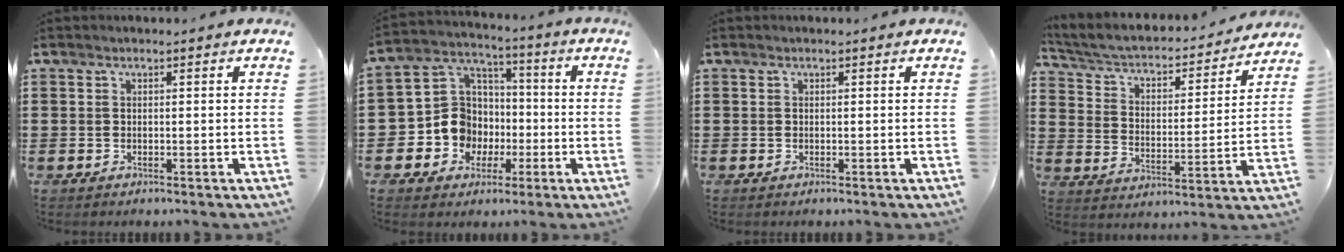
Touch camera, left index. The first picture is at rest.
{"total": 10.2, "force": [-2.1, 9.5, 3.0], "torque": [-0.111, 0.010, -0.035]}
{"total": 0.0}
{"total": 3.5, "force": [2.9, 1.2, 1.5], "torque": [-0.048, -0.028, 0.039]}